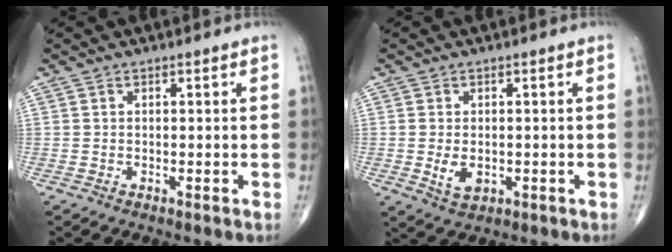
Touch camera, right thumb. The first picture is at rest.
{"total": 4.0, "force": [-0.7, 2.6, 3.0], "torque": [-0.050, -0.006, -0.004]}